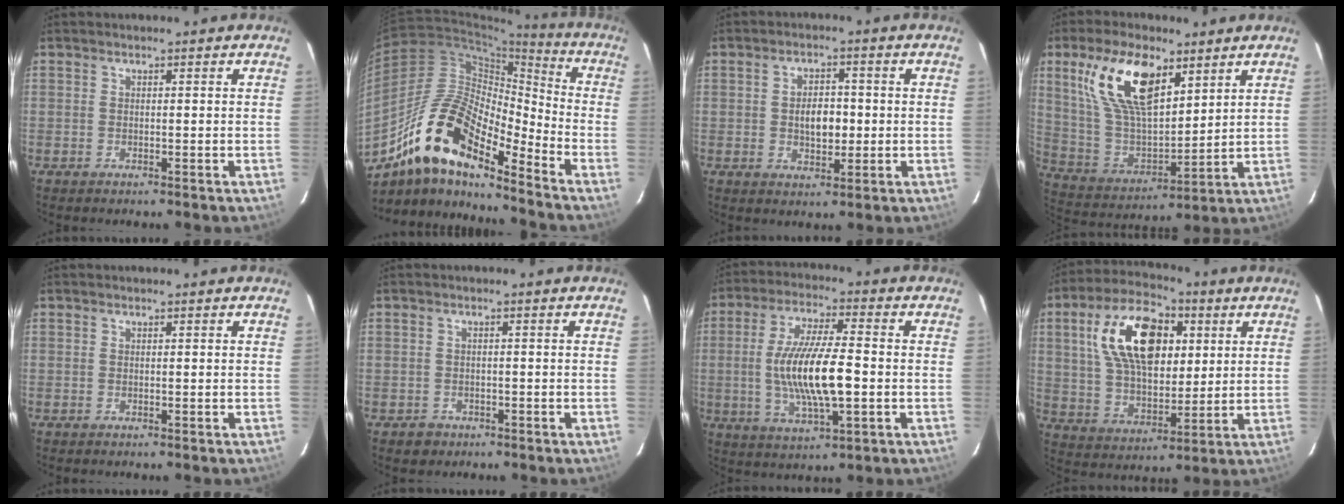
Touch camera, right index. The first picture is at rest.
{"total": 18.2, "force": [-12.7, 5.7, 11.7], "torque": [-0.201, -0.002, -0.253]}
{"total": 5.5, "force": [-0.3, 3.3, 4.4], "torque": [-0.077, 0.005, 0.000]}
{"total": 18.0, "force": [9.2, 8.3, 13.0], "torque": [-0.255, 0.013, 0.189]}
{"total": 0.0}
{"total": 2.5, "force": [-1.3, 2.1, 0.4], "torque": [-0.013, 0.003, -0.015]}
{"total": 14.3, "force": [-1.5, 3.7, 13.7], "torque": [-0.266, -0.006, -0.024]}
{"total": 18.9, "force": [5.8, 10.8, 14.3], "torque": [-0.266, 0.030, 0.110]}